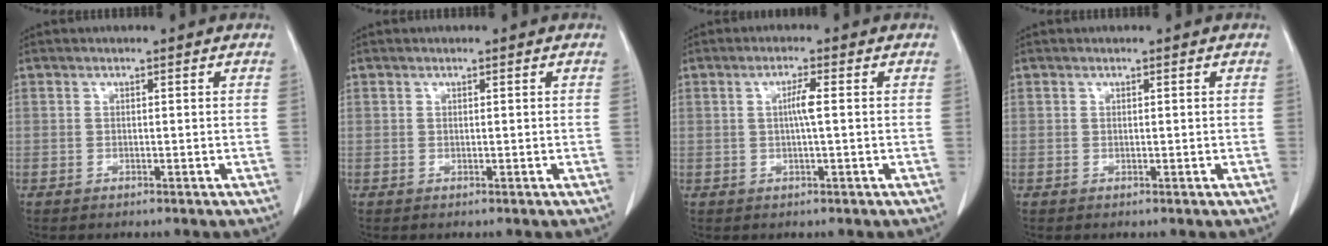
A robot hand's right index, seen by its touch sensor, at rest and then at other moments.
{"total": 0.0}
{"total": 2.5, "force": [0.1, 0.0, 2.5], "torque": [-0.048, 0.002, 0.002]}
{"total": 0.0}